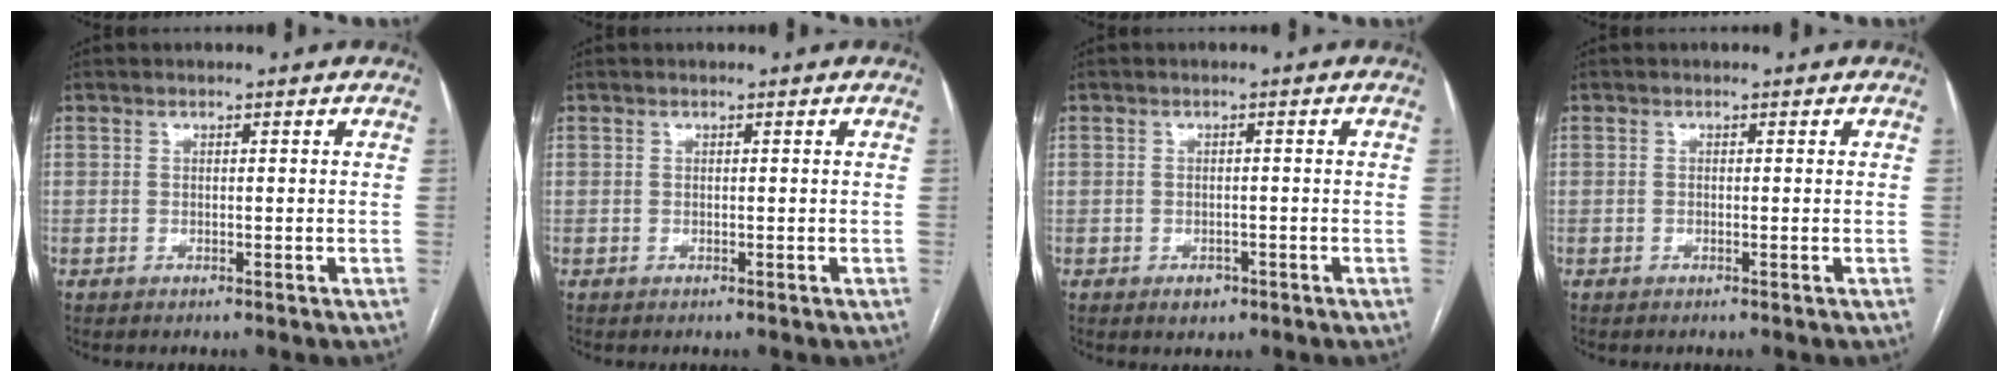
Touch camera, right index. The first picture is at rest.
{"total": 0.0}
{"total": 2.1, "force": [-1.2, 1.4, 0.9], "torque": [-0.010, 0.003, -0.010]}
{"total": 0.0}